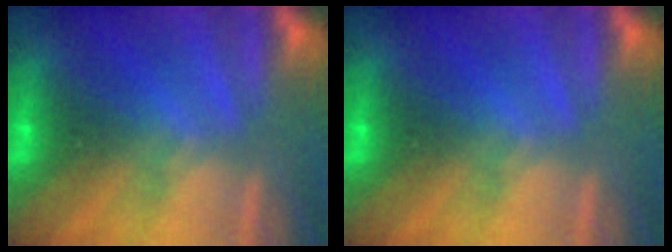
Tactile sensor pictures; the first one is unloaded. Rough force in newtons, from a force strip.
{"total": 0.0}